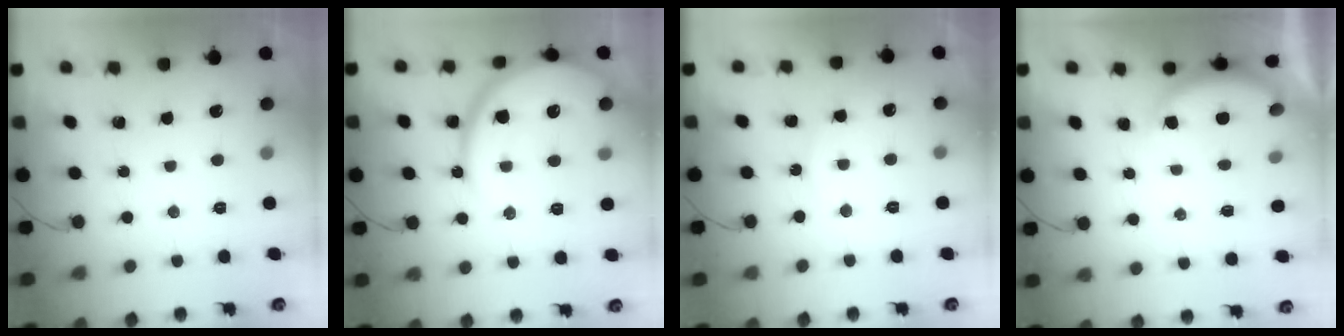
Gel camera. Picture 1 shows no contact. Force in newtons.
{"total": 15.9, "press": 15.8, "slide": 1.5}
{"total": 4.4, "press": 4.4, "slide": 0.5}
{"total": 3.0, "press": 2.9, "slide": 0.6}